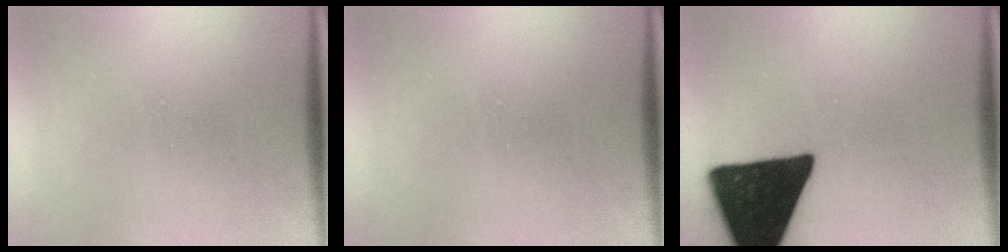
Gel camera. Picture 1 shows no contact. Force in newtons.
{"total": 0.0}
{"total": 18.3}